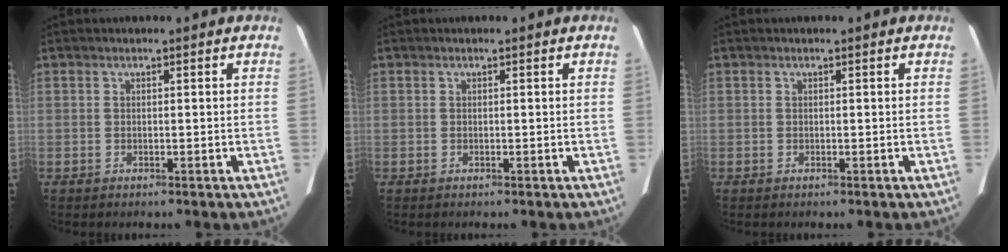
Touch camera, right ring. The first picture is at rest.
{"total": 0.0}
{"total": 0.0}